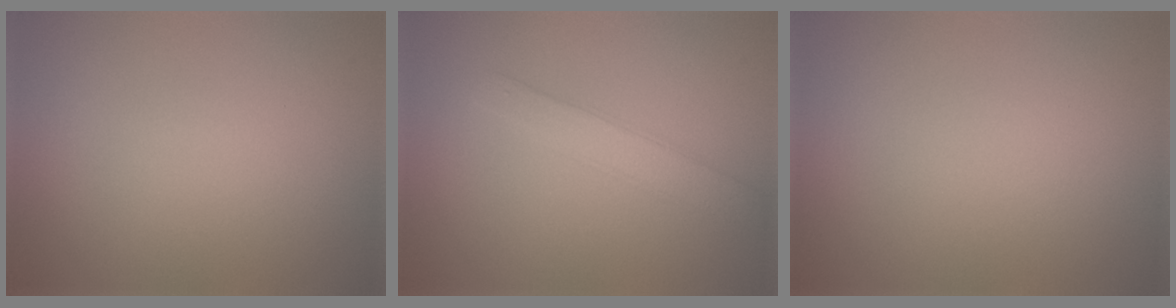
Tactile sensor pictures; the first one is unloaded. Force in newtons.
{"total": 2.4, "press": 2.4, "slide": 0.1}
{"total": 0.0}